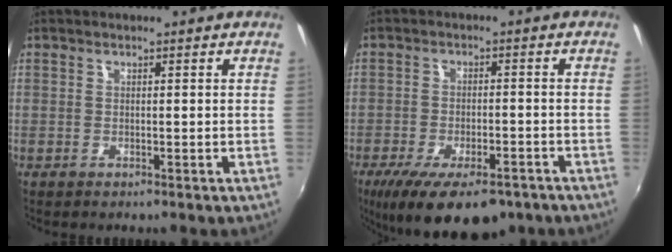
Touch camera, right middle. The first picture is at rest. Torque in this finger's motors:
{"motor_torque": [1.27, -0.86, 0.31, 0.16]}